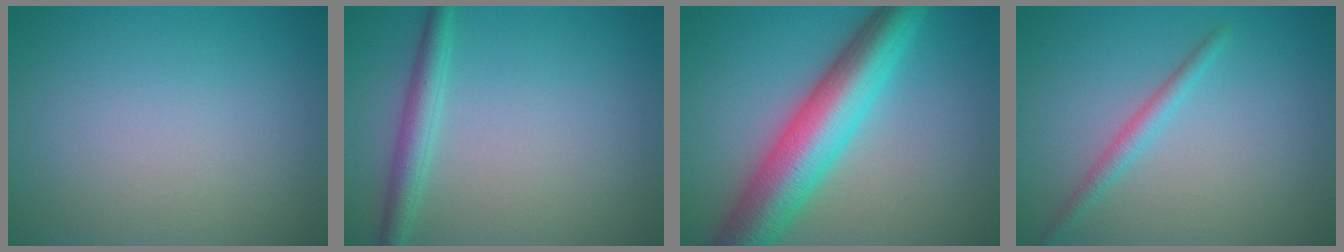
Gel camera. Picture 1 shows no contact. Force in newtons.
{"total": 2.6, "press": 2.6, "slide": 0.0}
{"total": 9.4, "press": 9.4, "slide": 0.2}
{"total": 1.8, "press": 1.8, "slide": 0.0}